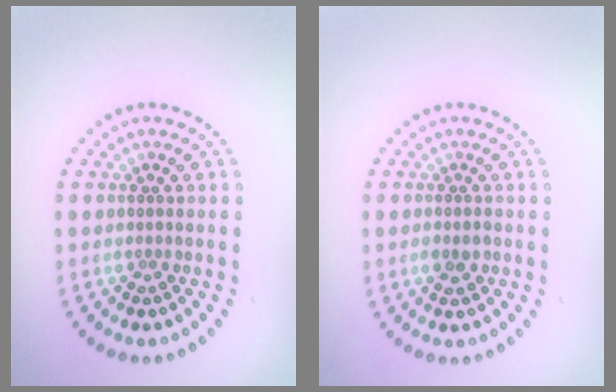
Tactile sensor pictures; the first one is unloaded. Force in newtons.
{"total": 1.2, "press": 1.2, "slide": 0.4}